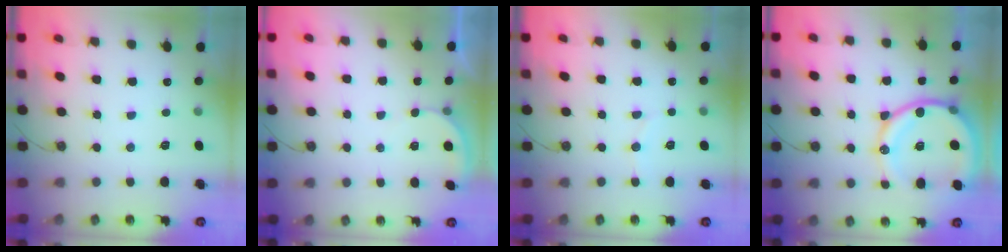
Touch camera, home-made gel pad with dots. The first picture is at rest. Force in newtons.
{"total": 2.6, "press": 2.6, "slide": 0.2}
{"total": 4.9, "press": 4.7, "slide": 1.1}
{"total": 17.3, "press": 17.2, "slide": 2.0}